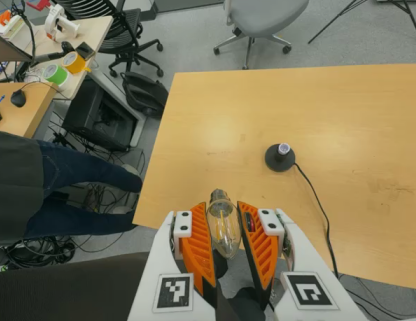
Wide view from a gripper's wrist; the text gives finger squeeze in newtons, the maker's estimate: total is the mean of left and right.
{"total": 12.5, "left": 13.1, "right": 12.0}